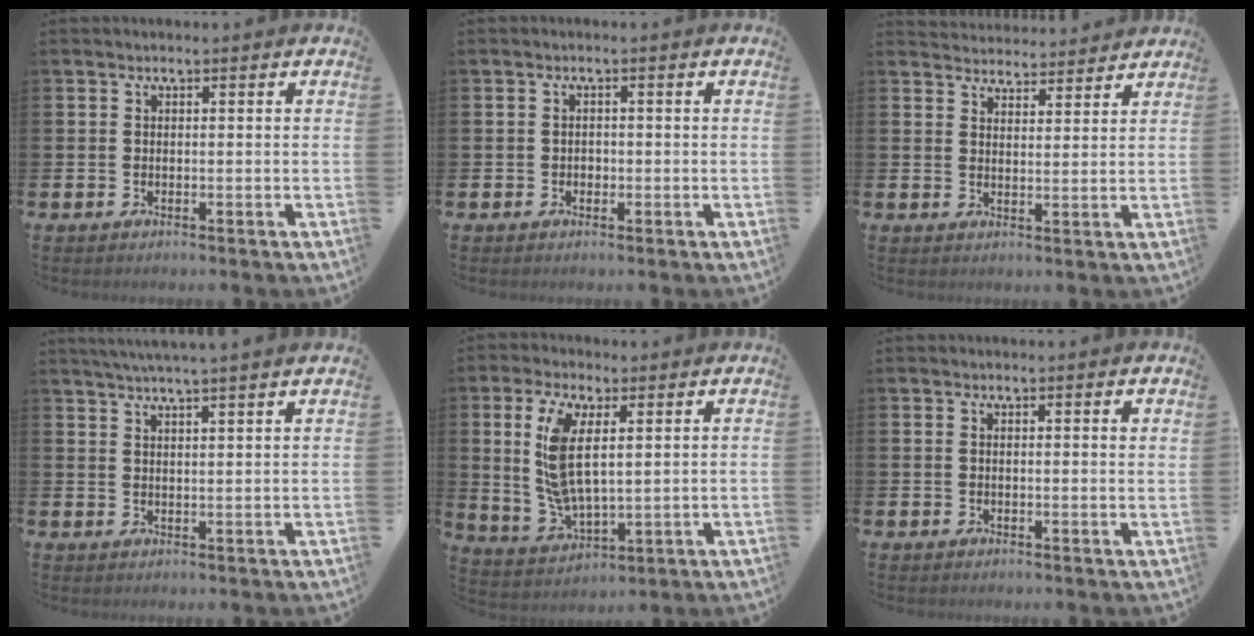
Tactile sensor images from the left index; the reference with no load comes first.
{"total": 0.9, "force": [-0.3, 0.8, 0.3], "torque": [-0.006, 0.005, -0.008]}
{"total": 3.9, "force": [3.8, 0.7, -0.4], "torque": [-0.002, -0.025, 0.068]}
{"total": 3.3, "force": [3.2, -0.9, 0.5], "torque": [-0.021, -0.008, 0.059]}
{"total": 9.3, "force": [3.0, 4.4, 7.7], "torque": [-0.168, 0.001, 0.051]}
{"total": 0.8, "force": [0.6, 0.0, 0.5], "torque": [-0.009, 0.000, 0.010]}